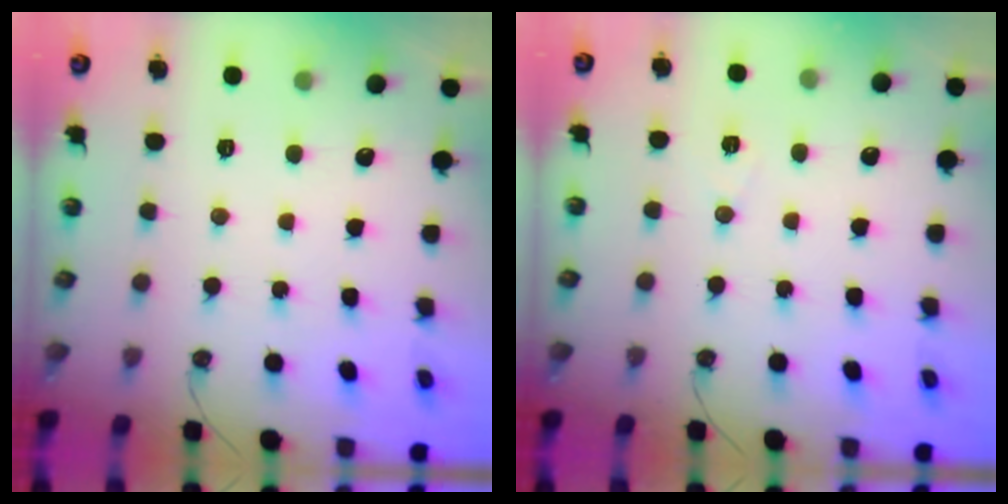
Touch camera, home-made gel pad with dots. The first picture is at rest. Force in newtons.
{"total": 5.9, "press": 3.7, "slide": 4.5}